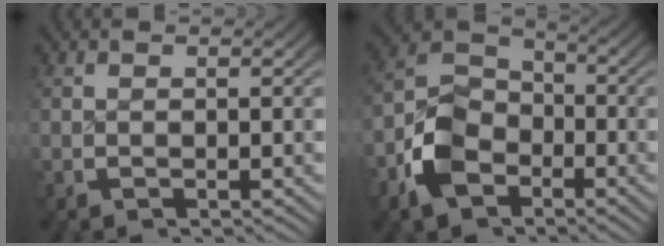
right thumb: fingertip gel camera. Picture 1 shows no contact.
{"total": 6.9, "force": [-2.5, 5.2, 3.7], "torque": [-0.062, -0.003, -0.047]}